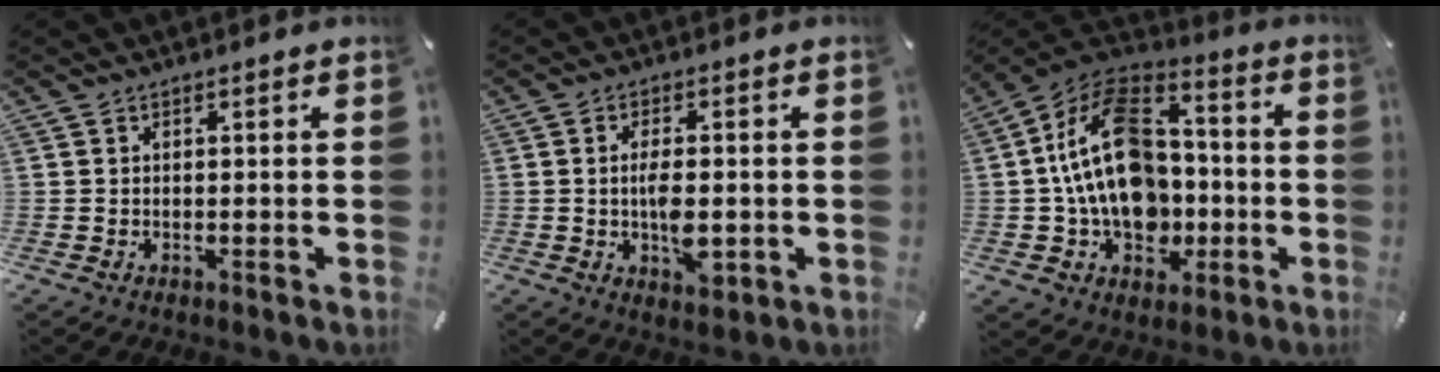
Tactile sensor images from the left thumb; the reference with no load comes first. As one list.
[{"total": 6.8, "force": [-1.0, 3.4, 5.8], "torque": [-0.102, -0.005, -0.021]}, {"total": 21.5, "force": [-0.9, 16.0, 14.3], "torque": [-0.277, 0.005, -0.014]}]